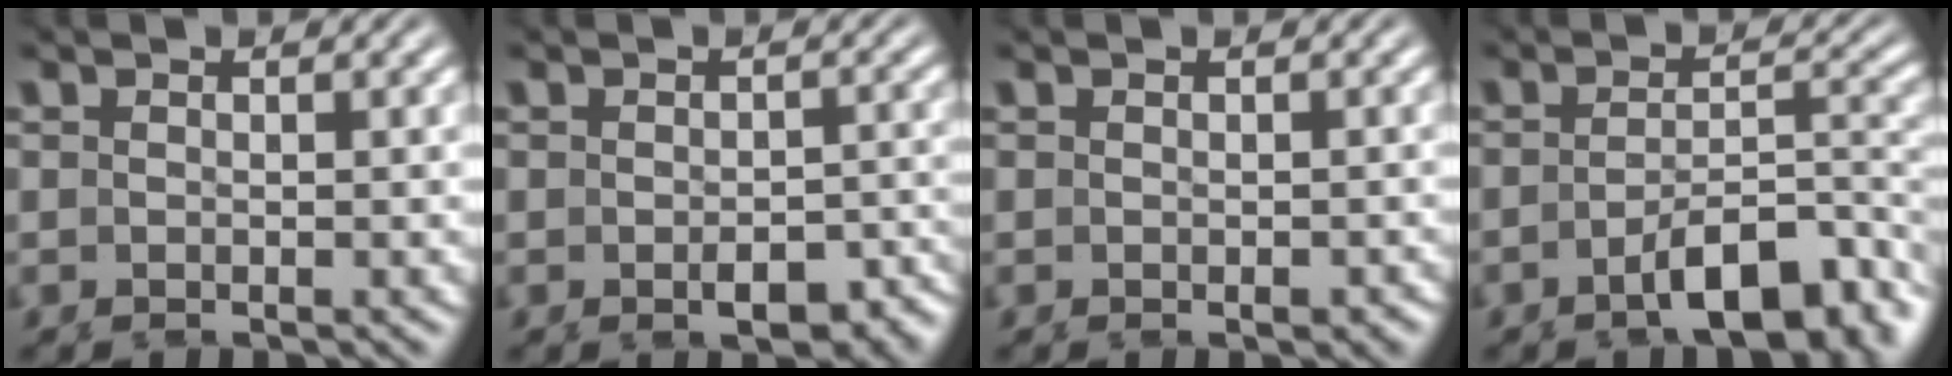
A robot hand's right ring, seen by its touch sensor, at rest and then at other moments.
{"total": 3.5, "force": [-2.5, 1.4, 2.0], "torque": [-0.018, -0.006, -0.036]}
{"total": 0.8, "force": [-0.5, 0.4, 0.4], "torque": [-0.001, -0.002, -0.005]}
{"total": 6.1, "force": [-3.7, 1.9, 4.5], "torque": [-0.041, -0.021, -0.042]}